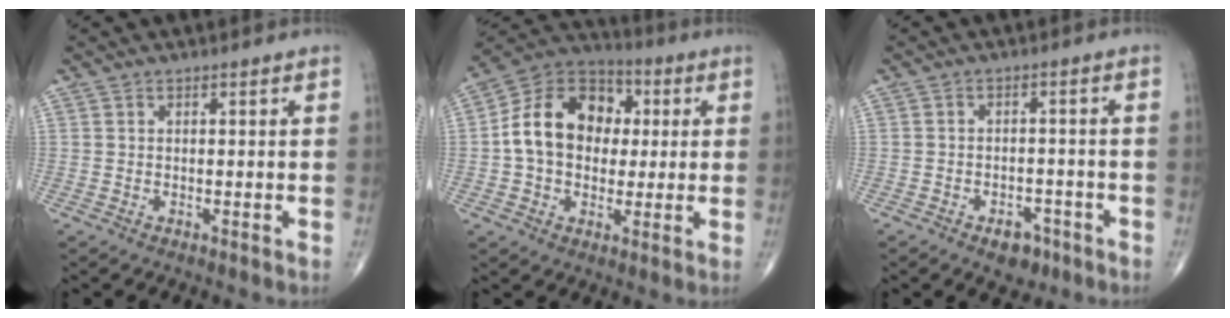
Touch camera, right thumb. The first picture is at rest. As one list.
[{"total": 16.0, "force": [1.3, 12.1, 10.4], "torque": [-0.146, 0.029, 0.013]}, {"total": 4.8, "force": [-2.9, 3.0, 2.4], "torque": [-0.015, 0.018, -0.037]}]